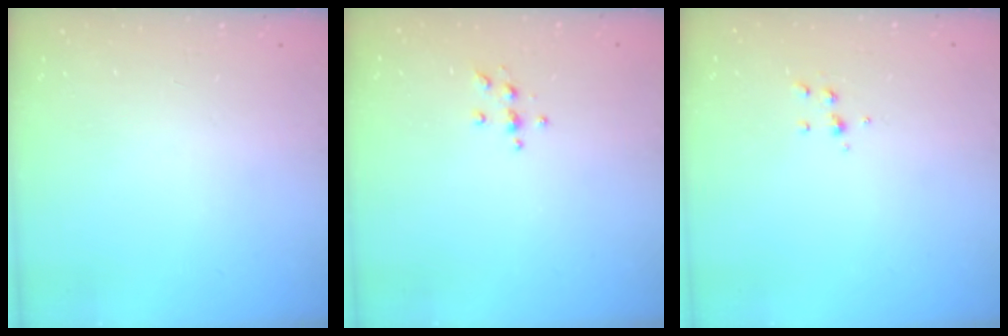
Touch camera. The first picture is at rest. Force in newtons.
{"total": 3.8, "press": 3.7, "slide": 0.5}
{"total": 5.3, "press": 5.3, "slide": 0.5}